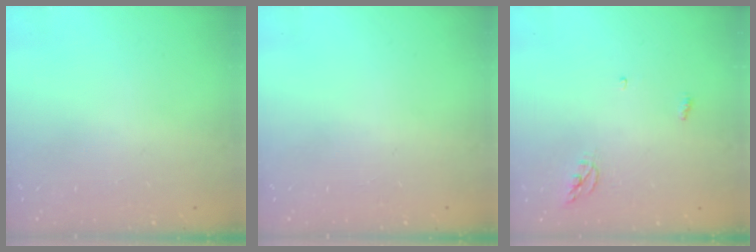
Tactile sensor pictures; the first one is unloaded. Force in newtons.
{"total": 0.0}
{"total": 3.6, "press": 3.6, "slide": 0.3}